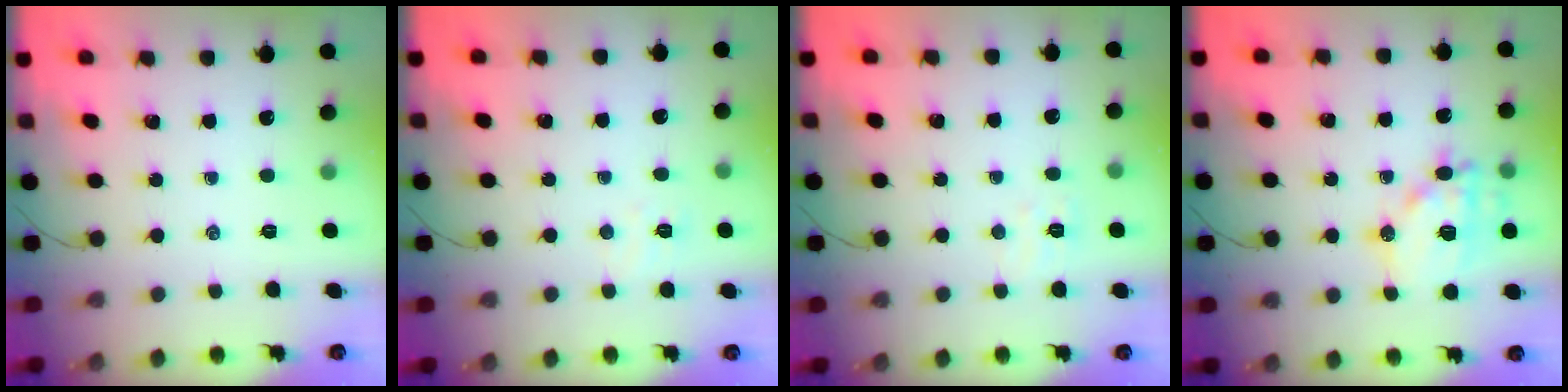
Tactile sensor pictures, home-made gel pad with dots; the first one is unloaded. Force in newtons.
{"total": 3.9, "press": 3.8, "slide": 0.9}
{"total": 3.9, "press": 3.8, "slide": 1.0}
{"total": 14.4, "press": 14.1, "slide": 3.0}